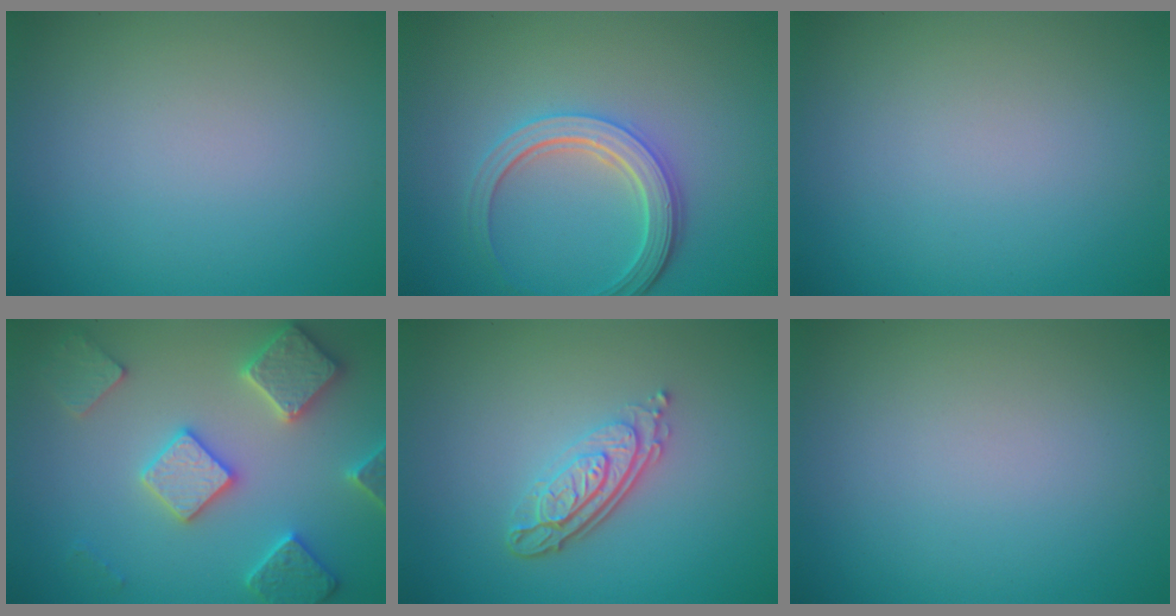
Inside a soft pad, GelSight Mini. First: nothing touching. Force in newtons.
{"total": 4.4, "press": 3.4, "slide": 2.7}
{"total": 0.0}
{"total": 5.7, "press": 5.6, "slide": 1.2}
{"total": 4.1, "press": 2.9, "slide": 2.9}
{"total": 0.0}